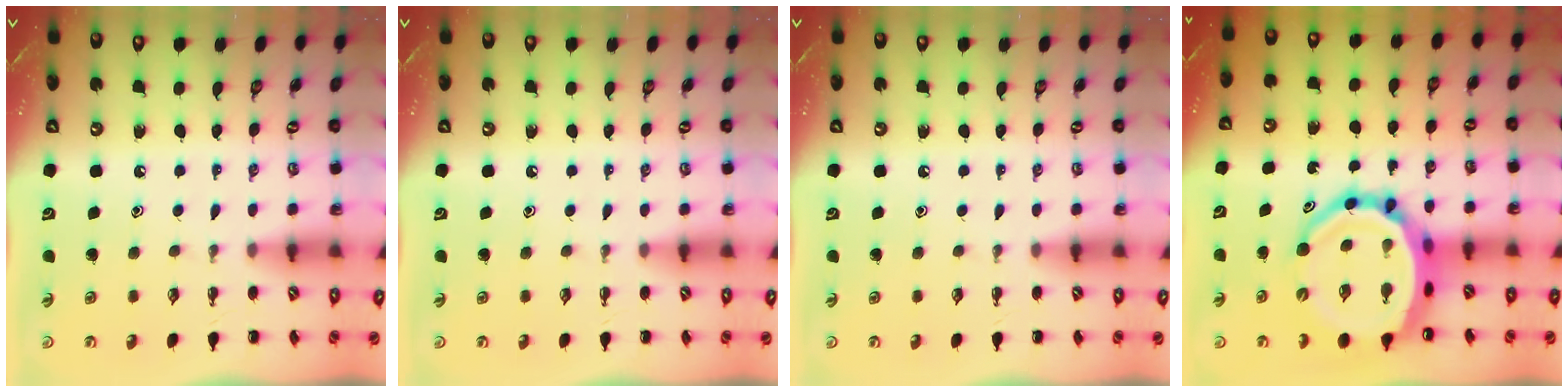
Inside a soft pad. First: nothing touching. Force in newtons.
{"total": 0.0}
{"total": 0.0}
{"total": 19.6, "press": 19.0, "slide": 5.0}